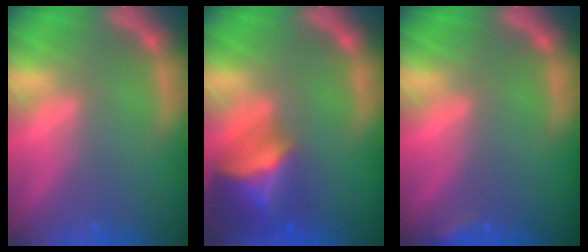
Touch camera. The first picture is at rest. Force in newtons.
{"total": 7.5}
{"total": 1.4}